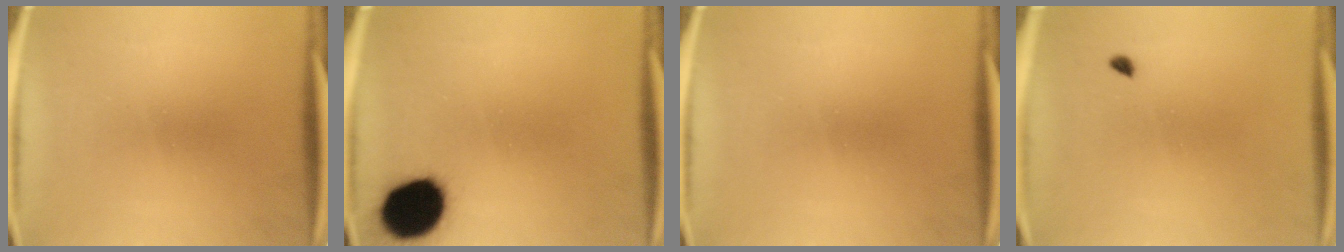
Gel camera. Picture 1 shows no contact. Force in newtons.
{"total": 10.8}
{"total": 0.0}
{"total": 0.8}